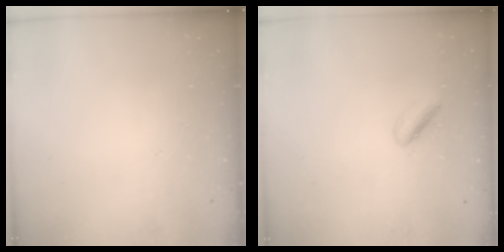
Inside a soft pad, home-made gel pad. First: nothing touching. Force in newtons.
{"total": 2.0, "press": 2.0, "slide": 0.3}